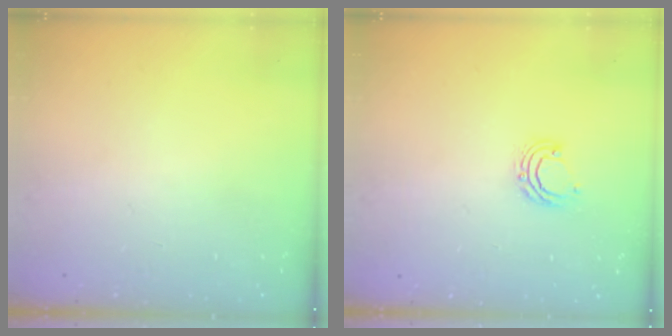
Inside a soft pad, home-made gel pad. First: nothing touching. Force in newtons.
{"total": 5.6, "press": 5.6, "slide": 1.0}